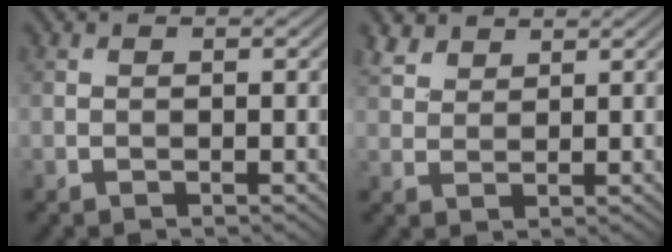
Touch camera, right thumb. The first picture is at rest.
{"total": 3.3, "force": [2.5, 1.6, 1.3], "torque": [-0.036, 0.006, 0.058]}